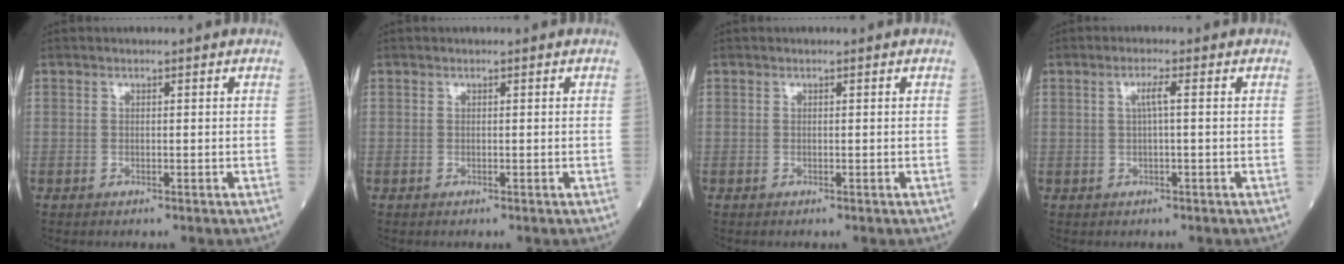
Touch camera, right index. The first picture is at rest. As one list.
[{"total": 0.0}, {"total": 0.0}, {"total": 2.1, "force": [0.3, -0.1, 2.0], "torque": [-0.039, 0.003, 0.005]}]